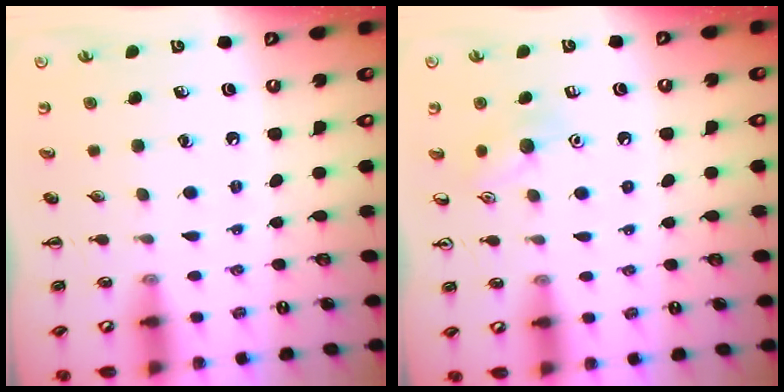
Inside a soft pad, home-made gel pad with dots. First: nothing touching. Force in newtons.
{"total": 7.7, "press": 7.6, "slide": 1.6}